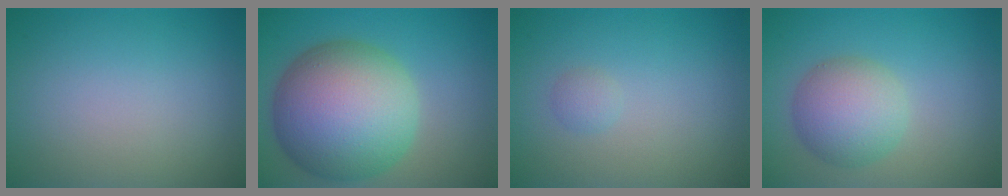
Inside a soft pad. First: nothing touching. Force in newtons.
{"total": 13.6, "press": 13.6, "slide": 0.4}
{"total": 0.9, "press": 0.9, "slide": 0.0}
{"total": 5.2, "press": 5.2, "slide": 0.1}